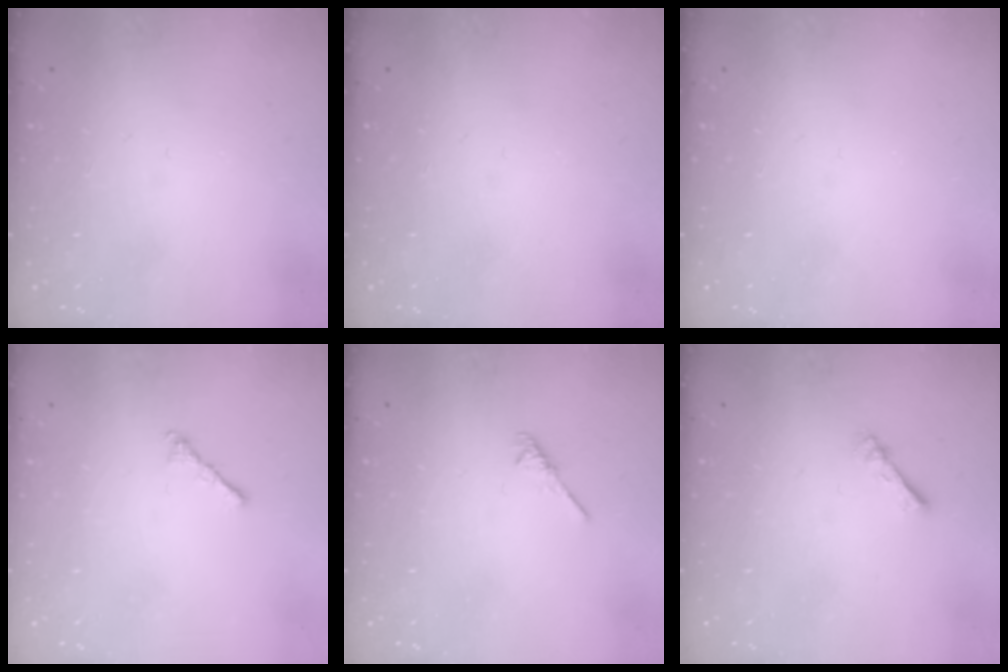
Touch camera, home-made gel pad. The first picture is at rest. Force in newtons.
{"total": 0.0}
{"total": 0.0}
{"total": 1.0, "press": 0.9, "slide": 0.4}
{"total": 1.9, "press": 1.8, "slide": 0.5}
{"total": 1.7, "press": 1.7, "slide": 0.2}